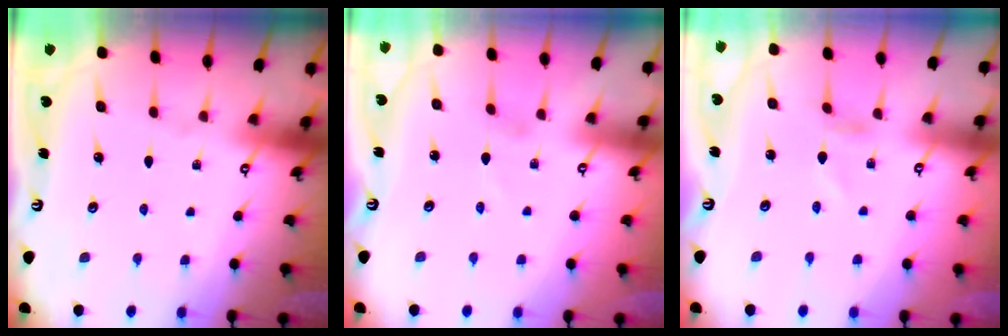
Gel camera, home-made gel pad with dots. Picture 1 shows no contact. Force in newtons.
{"total": 1.0, "press": 1.0, "slide": 0.1}
{"total": 0.9, "press": 0.8, "slide": 0.1}